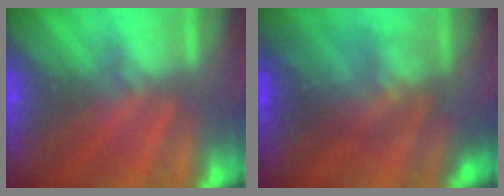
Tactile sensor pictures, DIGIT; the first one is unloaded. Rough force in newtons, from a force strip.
{"total": 2.8}